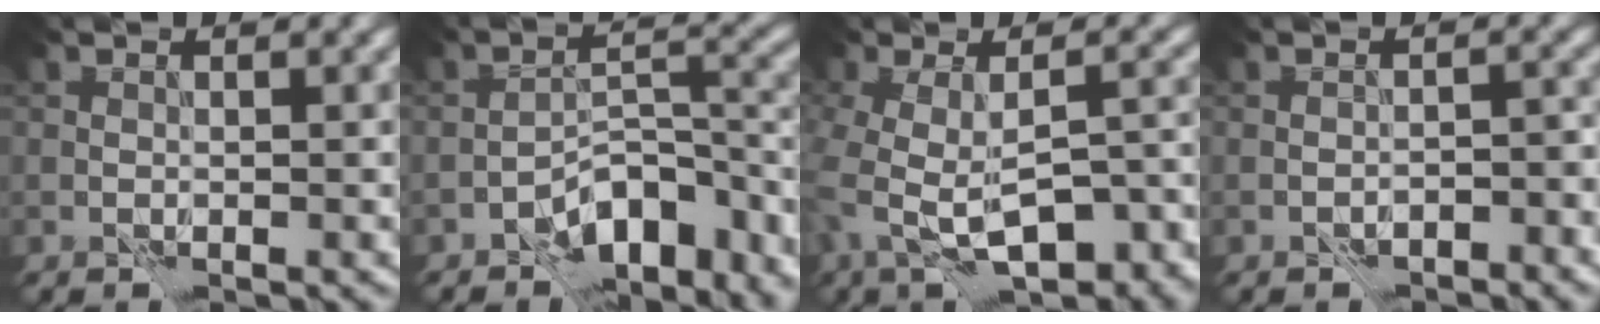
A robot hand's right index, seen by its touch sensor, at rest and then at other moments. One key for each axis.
{"total": 8.6, "fx": -5.4, "fy": 3.6, "fz": 5.7, "tx": -0.072, "ty": 0.005, "tz": -0.093}
{"total": 9.5, "fx": -4.9, "fy": 4.2, "fz": 7.0, "tx": -0.135, "ty": -0.018, "tz": -0.045}
{"total": 2.0, "fx": -1.5, "fy": 0.6, "fz": 1.2, "tx": -0.019, "ty": 0.008, "tz": -0.024}